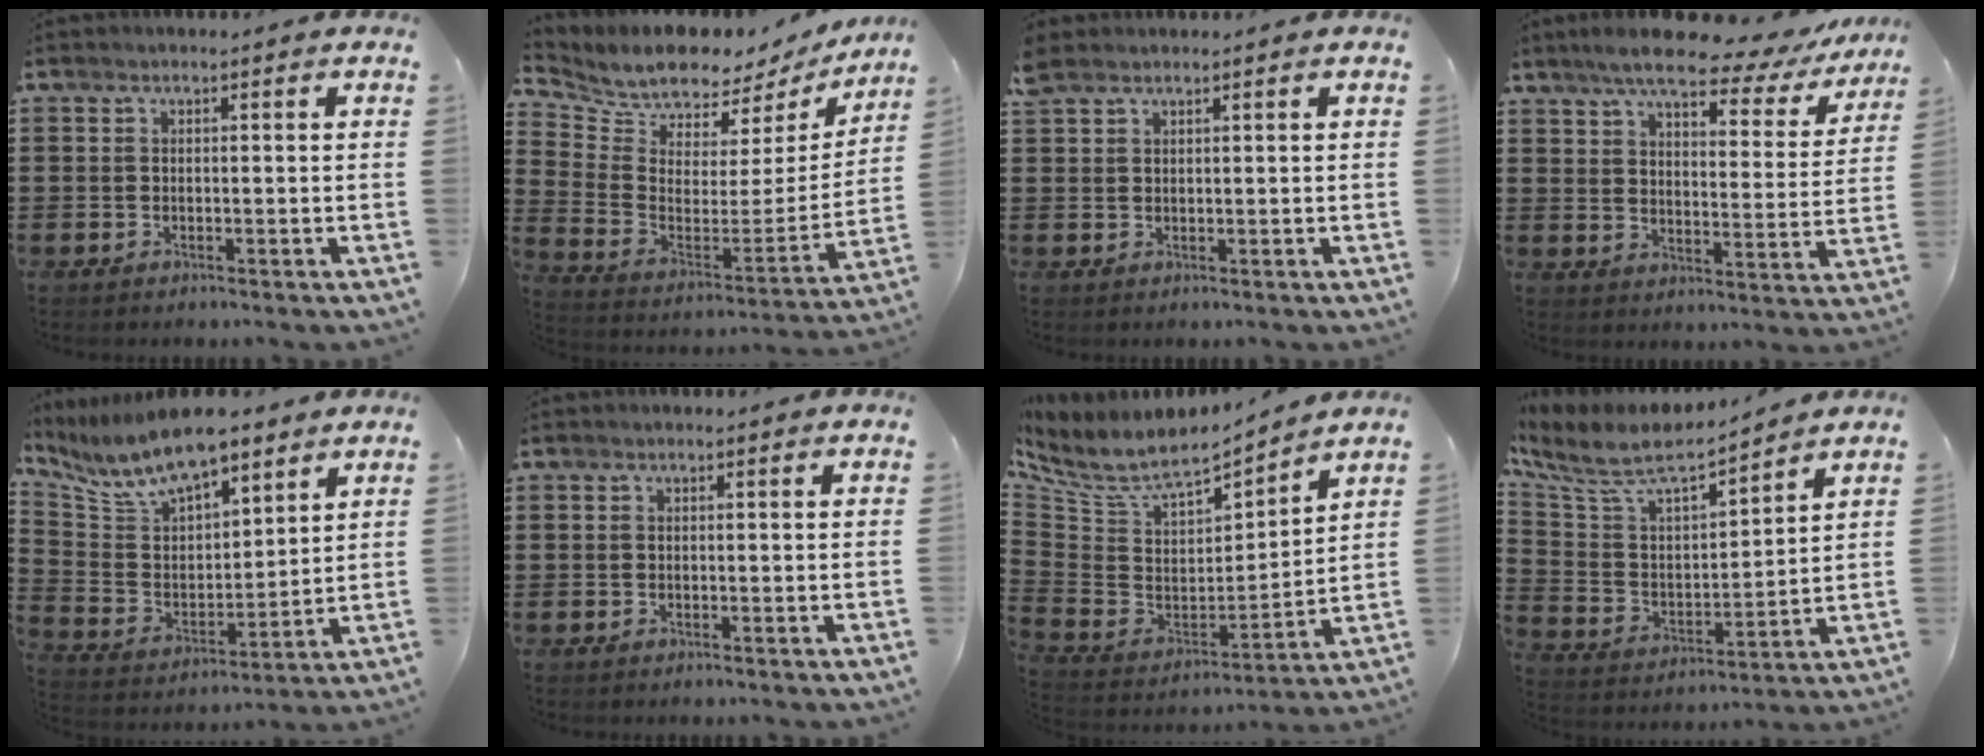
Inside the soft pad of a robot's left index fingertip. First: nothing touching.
{"total": 7.2, "force": [7.1, 1.1, 0.1], "torque": [-0.053, -0.069, 0.123]}
{"total": 1.9, "force": [1.6, 0.7, 0.8], "torque": [-0.019, 0.003, 0.031]}
{"total": 8.7, "force": [7.4, 1.2, 4.4], "torque": [-0.091, -0.042, 0.122]}
{"total": 10.8, "force": [8.9, 3.5, 4.9], "torque": [-0.133, -0.032, 0.162]}
{"total": 0.0}
{"total": 6.8, "force": [5.5, 2.1, 3.5], "torque": [-0.097, -0.044, 0.090]}
{"total": 7.8, "force": [6.5, 2.1, 3.7], "torque": [-0.105, -0.040, 0.108]}